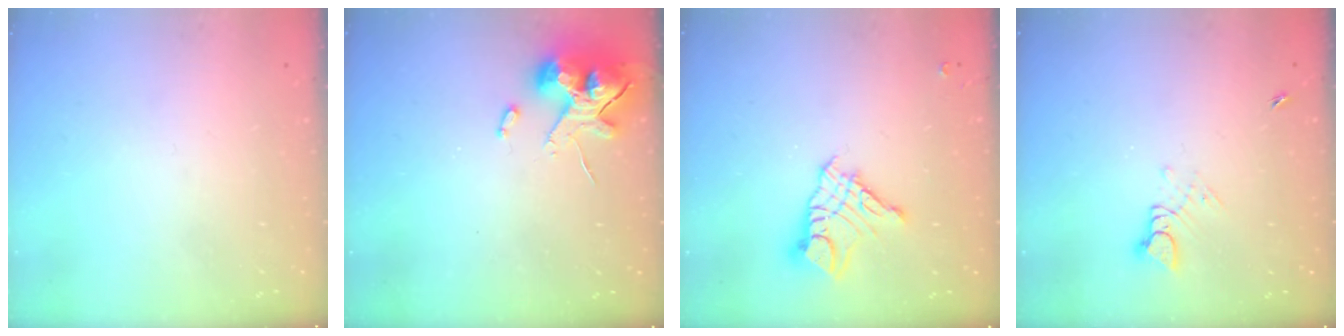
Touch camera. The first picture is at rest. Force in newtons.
{"total": 12.6, "press": 12.4, "slide": 1.9}
{"total": 10.5, "press": 10.5, "slide": 1.0}
{"total": 4.2, "press": 4.2, "slide": 0.2}